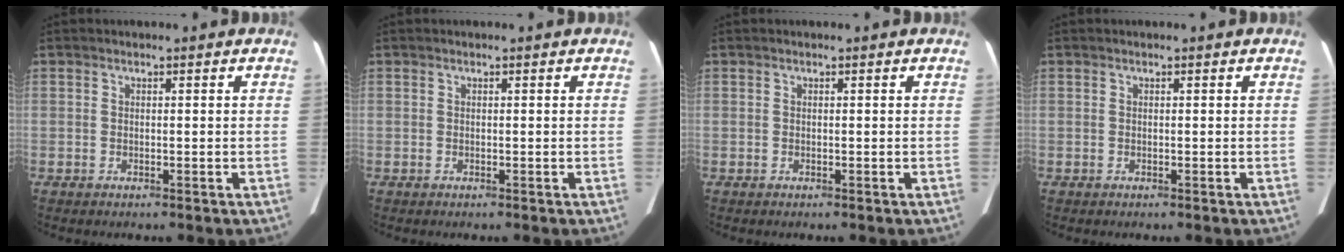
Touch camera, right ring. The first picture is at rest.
{"total": 0.0}
{"total": 0.0}
{"total": 0.0}